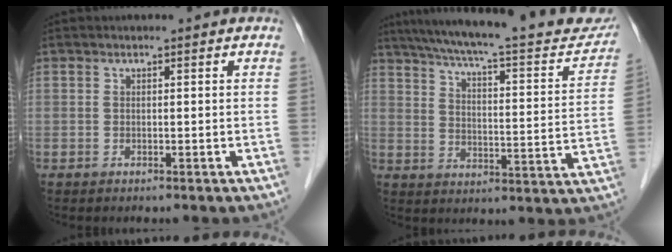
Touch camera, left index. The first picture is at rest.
{"total": 25.5, "force": [22.0, 3.8, 12.2], "torque": [-0.187, -0.028, 0.279]}